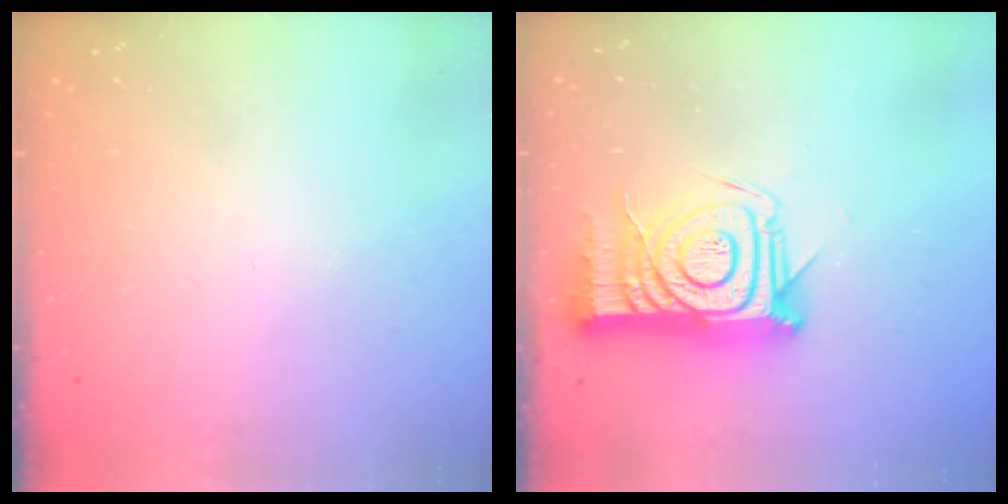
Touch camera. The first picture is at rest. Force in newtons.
{"total": 16.2, "press": 16.2, "slide": 1.1}